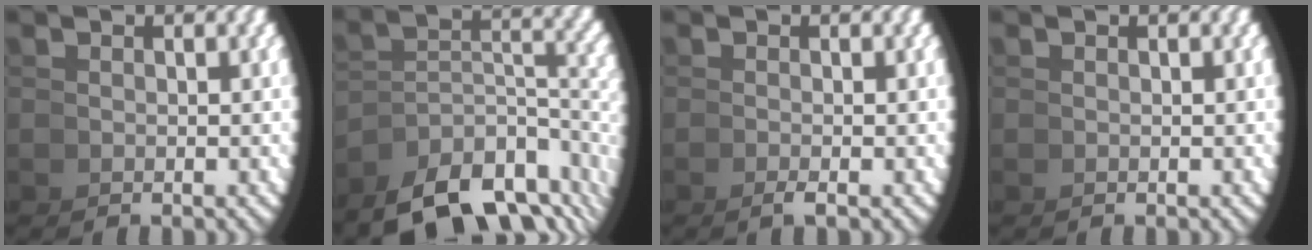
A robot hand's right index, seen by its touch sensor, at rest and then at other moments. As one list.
[{"total": 10.4, "force": [-5.8, 5.4, 6.7], "torque": [-0.116, -0.047, -0.069]}, {"total": 0.9, "force": [-0.6, -0.6, 0.4], "torque": [-0.006, 0.002, -0.012]}, {"total": 0.0}]